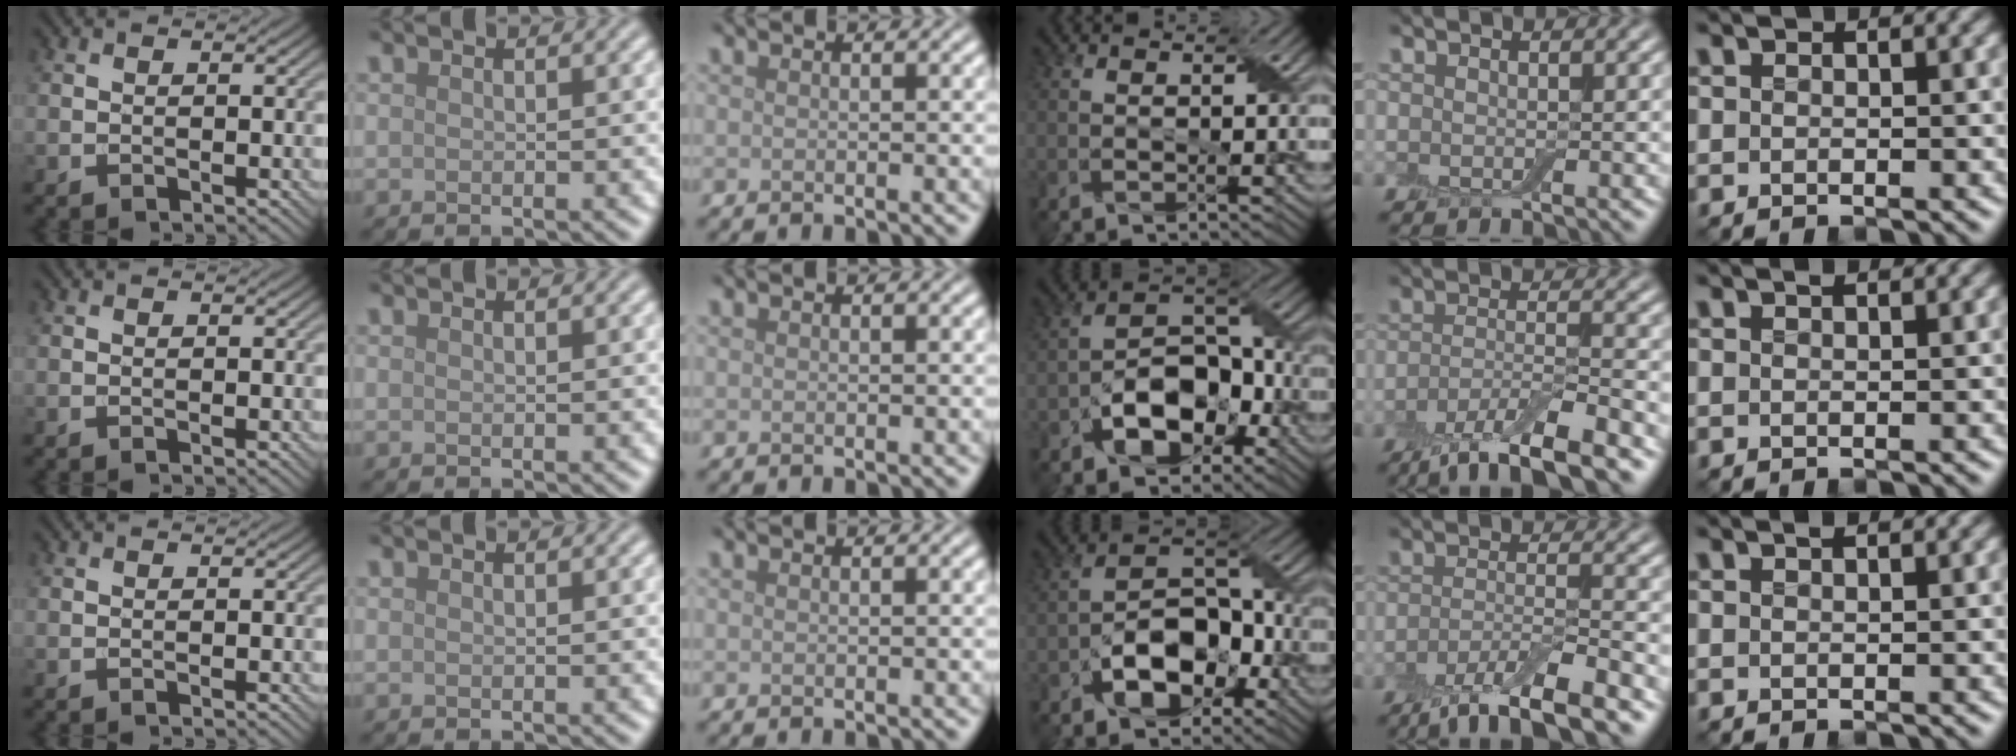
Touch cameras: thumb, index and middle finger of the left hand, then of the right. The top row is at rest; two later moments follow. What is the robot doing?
{"motion": "peel", "object": "bubble wrap"}